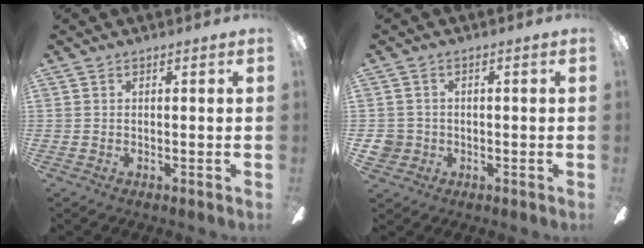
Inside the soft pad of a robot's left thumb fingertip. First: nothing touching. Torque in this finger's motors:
{"motor_torque": [-0.08, 0.07, 0.09, -0.13, 0.00]}